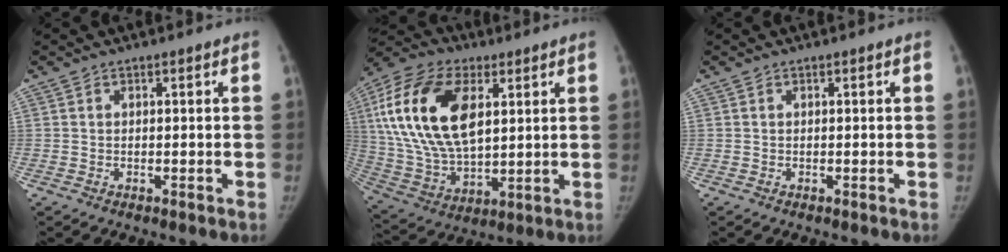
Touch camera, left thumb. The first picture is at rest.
{"total": 23.0, "force": [6.3, 12.6, 18.2], "torque": [-0.352, -0.011, 0.112]}
{"total": 0.0}